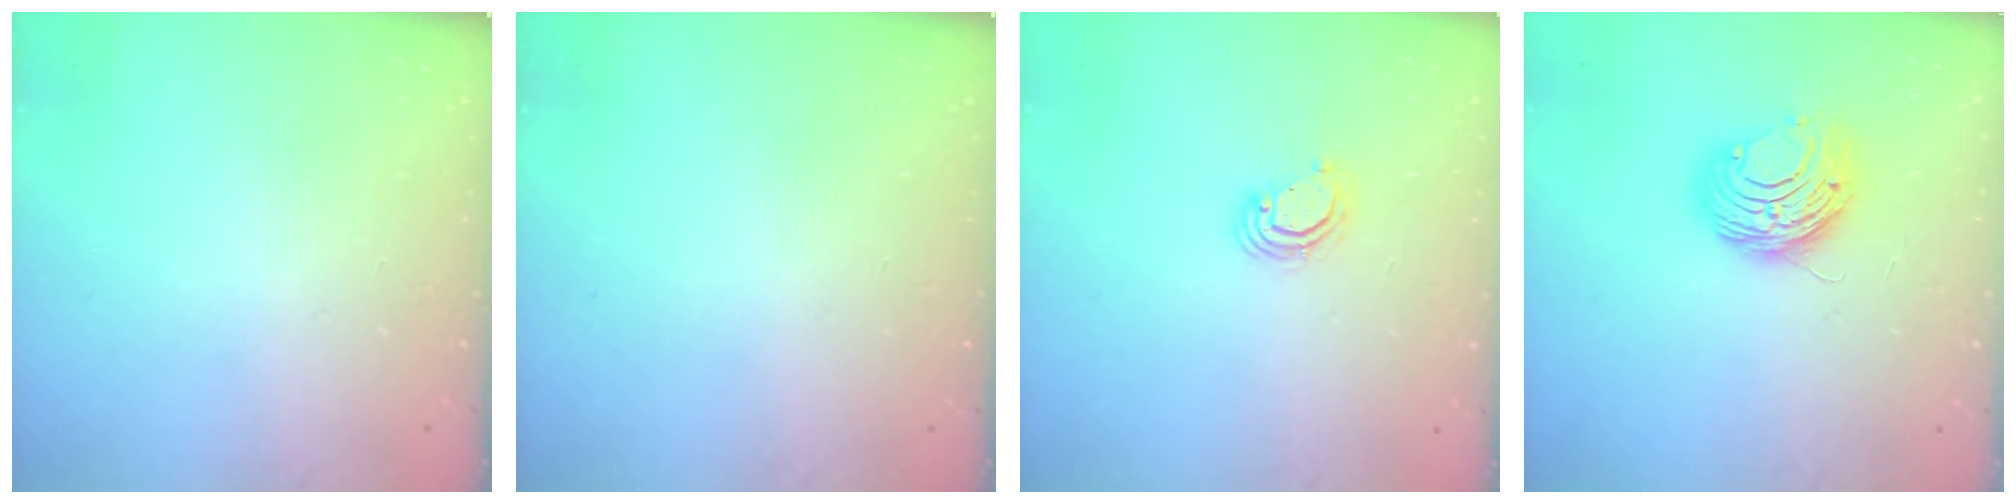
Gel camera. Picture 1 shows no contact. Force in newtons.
{"total": 0.0}
{"total": 4.1, "press": 4.1, "slide": 0.3}
{"total": 8.8, "press": 8.8, "slide": 0.3}